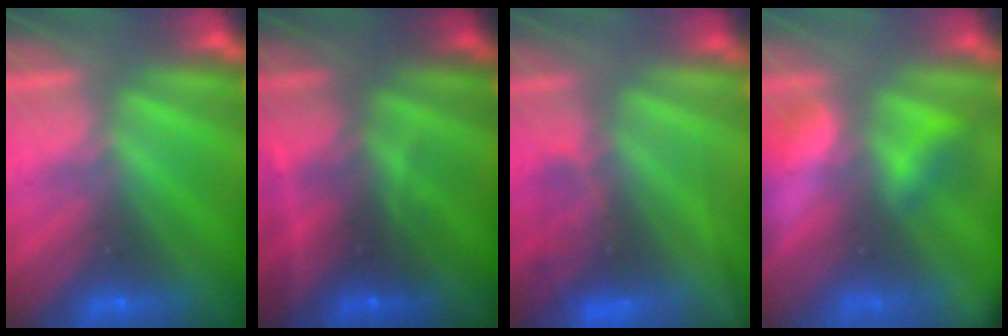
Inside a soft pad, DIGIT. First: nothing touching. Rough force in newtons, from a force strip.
{"total": 2.4}
{"total": 4.6}
{"total": 5.9}